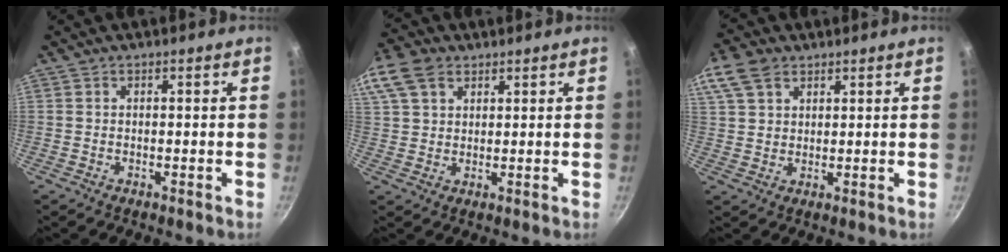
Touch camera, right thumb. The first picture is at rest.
{"total": 11.6, "force": [5.9, 7.9, 6.2], "torque": [-0.133, 0.022, 0.111]}
{"total": 8.6, "force": [4.7, 5.6, 4.5], "torque": [-0.082, 0.005, 0.087]}